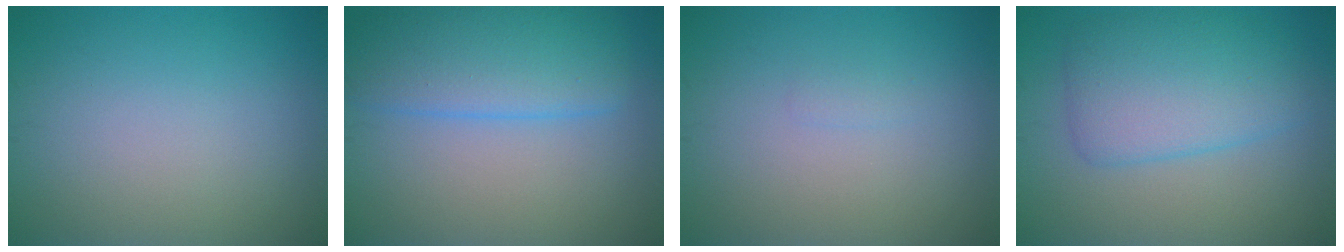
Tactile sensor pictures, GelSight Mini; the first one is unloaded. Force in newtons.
{"total": 5.6, "press": 5.6, "slide": 0.4}
{"total": 0.5, "press": 0.5, "slide": 0.1}
{"total": 5.7, "press": 5.6, "slide": 0.2}